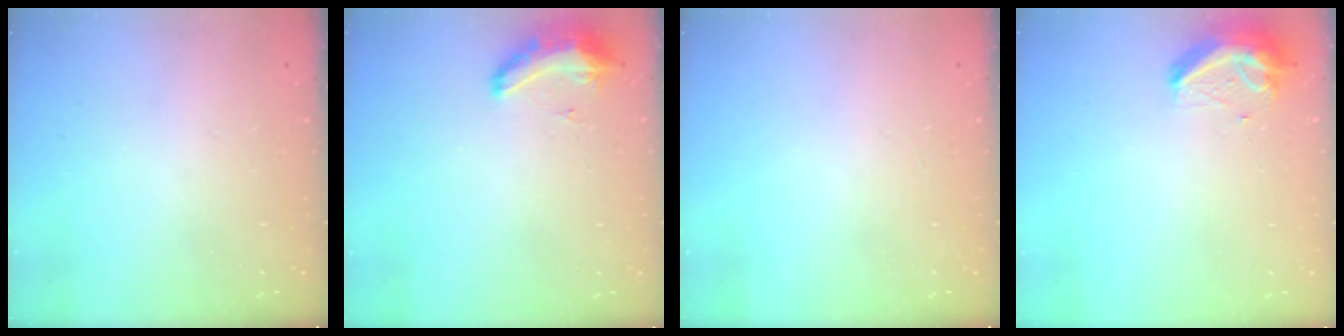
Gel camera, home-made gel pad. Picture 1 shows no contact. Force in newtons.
{"total": 9.0, "press": 8.7, "slide": 2.3}
{"total": 0.9, "press": 0.0, "slide": 0.9}
{"total": 10.1, "press": 10.1, "slide": 0.9}